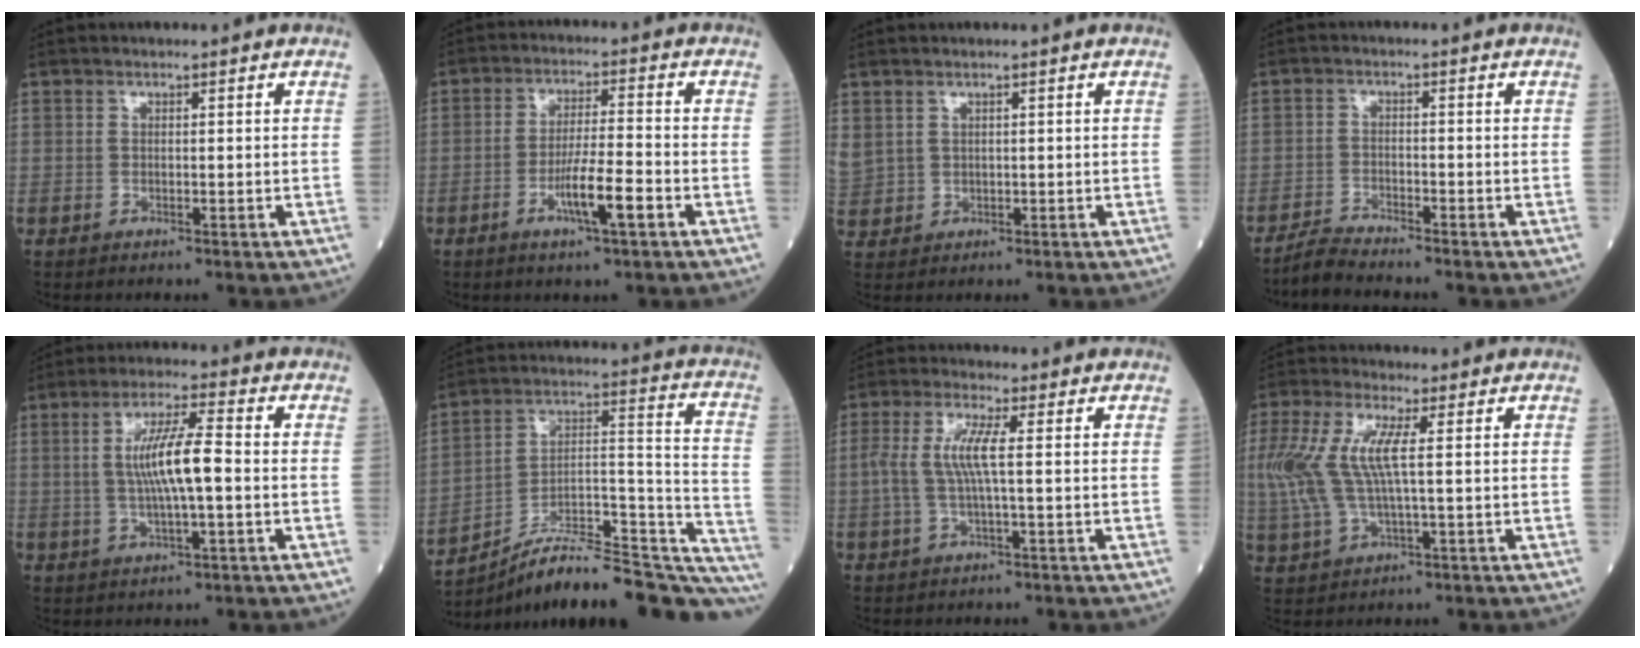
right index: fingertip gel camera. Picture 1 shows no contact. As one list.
[{"total": 7.2, "force": [-3.1, 0.3, 6.5], "torque": [-0.119, -0.005, -0.055]}, {"total": 5.0, "force": [2.1, 4.0, 2.2], "torque": [-0.072, 0.014, 0.056]}, {"total": 3.2, "force": [-3.2, -0.6, 0.2], "torque": [-0.008, -0.018, -0.064]}, {"total": 8.8, "force": [0.1, 1.0, 8.7], "torque": [-0.164, 0.007, 0.000]}, {"total": 25.8, "force": [-21.4, 4.5, 13.6], "torque": [-0.129, 0.045, -0.317]}, {"total": 5.7, "force": [0.3, 0.6, 5.6], "torque": [-0.131, 0.011, 0.003]}, {"total": 10.5, "force": [1.3, 3.1, 10.0], "torque": [-0.249, 0.014, 0.027]}]